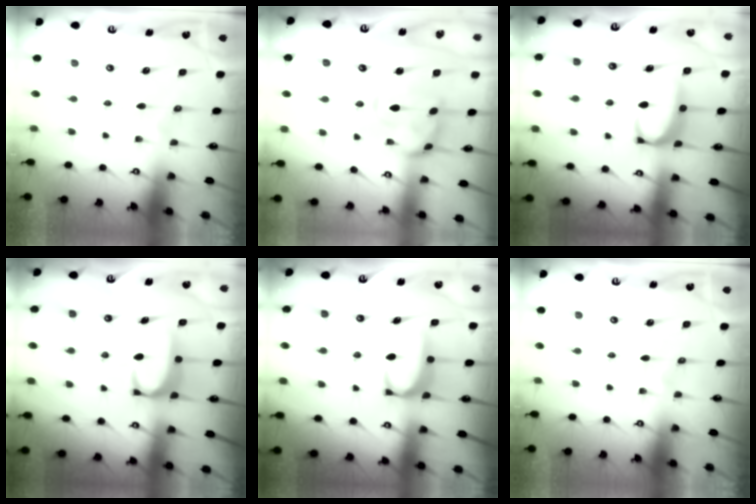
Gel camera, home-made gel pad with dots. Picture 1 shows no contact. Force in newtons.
{"total": 3.4, "press": 3.3, "slide": 0.7}
{"total": 2.1, "press": 2.1, "slide": 0.6}
{"total": 1.9, "press": 1.8, "slide": 0.7}
{"total": 1.7, "press": 1.6, "slide": 0.5}
{"total": 0.0}